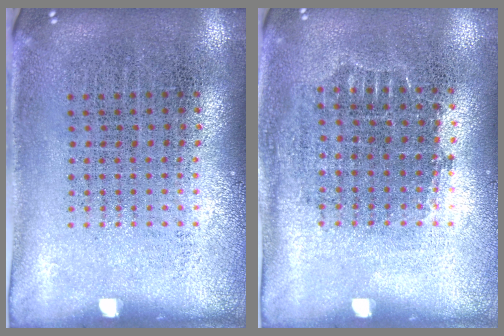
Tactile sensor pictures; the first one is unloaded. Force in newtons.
{"total": 0.7, "press": 0.7, "slide": 0.2}